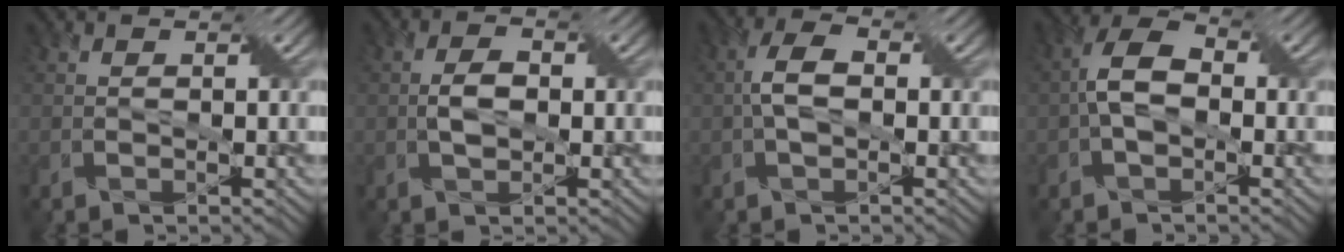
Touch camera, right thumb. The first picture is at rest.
{"total": 3.2, "force": [-0.2, 1.9, 2.5], "torque": [-0.054, 0.001, -0.004]}
{"total": 4.0, "force": [-0.2, 2.2, 3.3], "torque": [-0.073, 0.007, -0.007]}
{"total": 5.4, "force": [-0.6, 3.3, 4.3], "torque": [-0.090, 0.011, -0.019]}